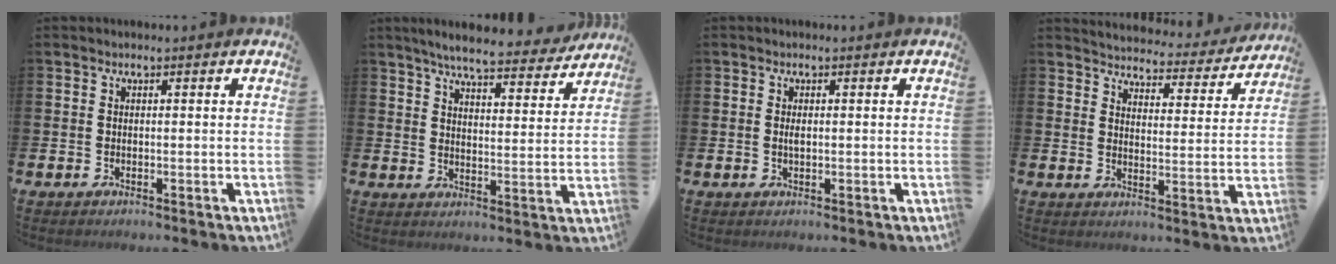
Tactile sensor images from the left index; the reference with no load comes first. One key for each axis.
{"total": 6.7, "fx": 6.2, "fy": 0.8, "fz": 2.3, "tx": -0.052, "ty": -0.035, "tz": 0.104}
{"total": 1.0, "fx": 0.2, "fy": 0.4, "fz": 0.9, "tx": -0.014, "ty": 0.000, "tz": 0.001}
{"total": 4.1, "fx": 4.0, "fy": 0.7, "fz": 0.2, "tx": -0.019, "ty": -0.038, "tz": 0.064}